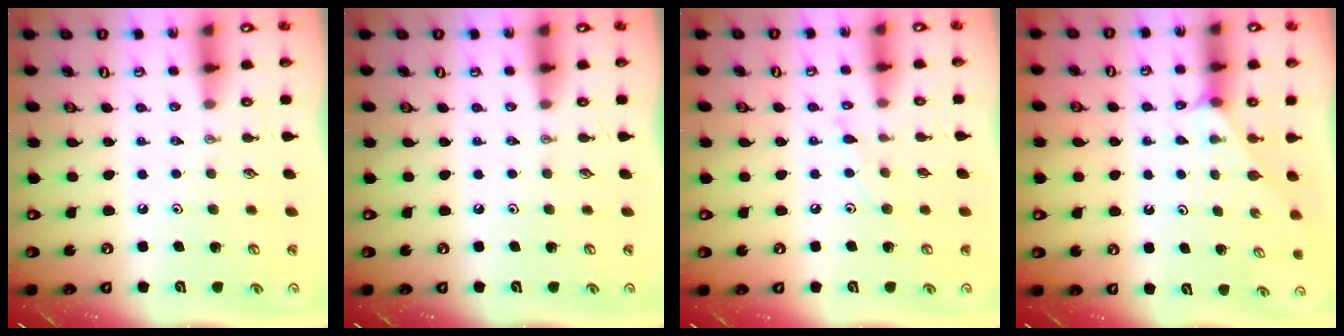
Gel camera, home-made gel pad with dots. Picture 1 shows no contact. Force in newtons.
{"total": 0.0}
{"total": 6.0, "press": 6.0, "slide": 0.2}
{"total": 2.6, "press": 2.6, "slide": 0.3}